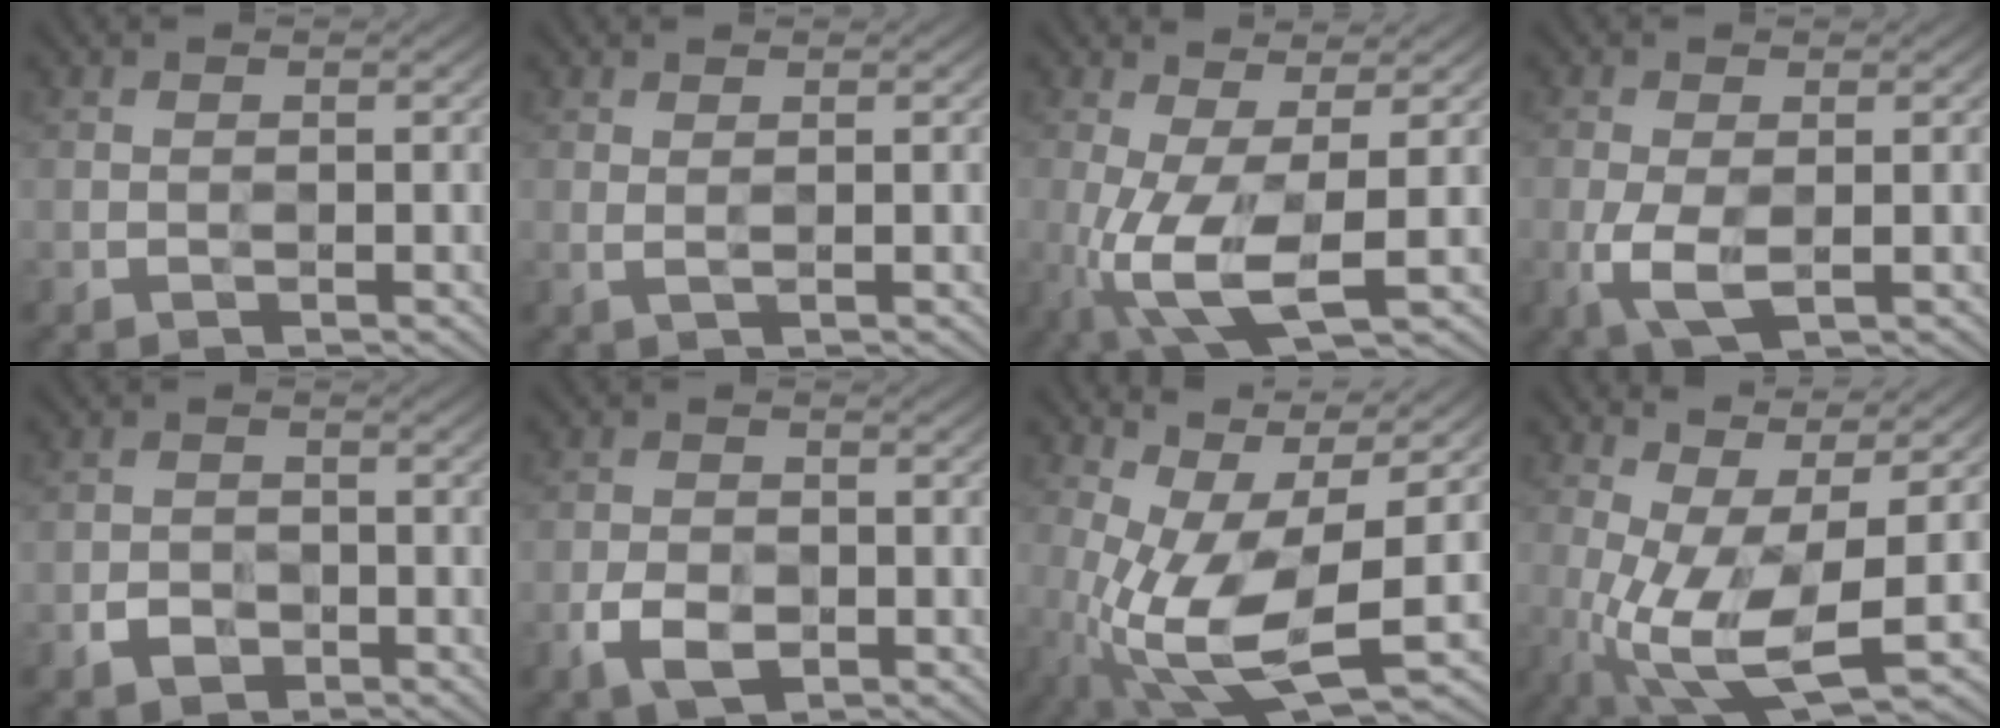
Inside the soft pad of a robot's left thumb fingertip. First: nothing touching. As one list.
[{"total": 0.9, "force": [0.8, -0.3, 0.4], "torque": [-0.010, 0.001, 0.016]}, {"total": 8.4, "force": [-2.4, 2.9, 7.5], "torque": [-0.184, -0.009, -0.043]}, {"total": 4.0, "force": [-1.2, 1.8, 3.3], "torque": [-0.090, -0.005, -0.021]}, {"total": 1.9, "force": [-1.5, 1.1, 0.1], "torque": [-0.001, 0.000, -0.030]}, {"total": 3.6, "force": [-1.9, 2.2, 2.1], "torque": [-0.047, -0.007, -0.040]}, {"total": 12.9, "force": [-1.9, 5.2, 11.7], "torque": [-0.251, -0.023, -0.022]}, {"total": 11.8, "force": [-1.3, 4.7, 10.7], "torque": [-0.226, -0.013, -0.017]}]